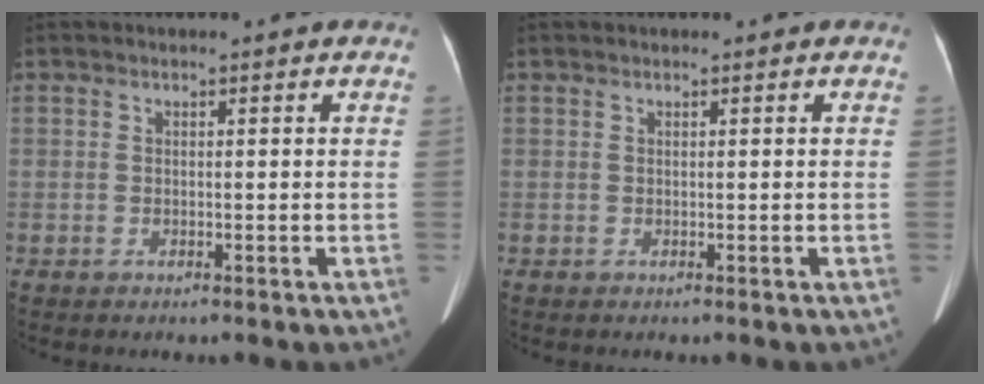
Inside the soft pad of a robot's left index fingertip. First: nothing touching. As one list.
[{"total": 0.0}]